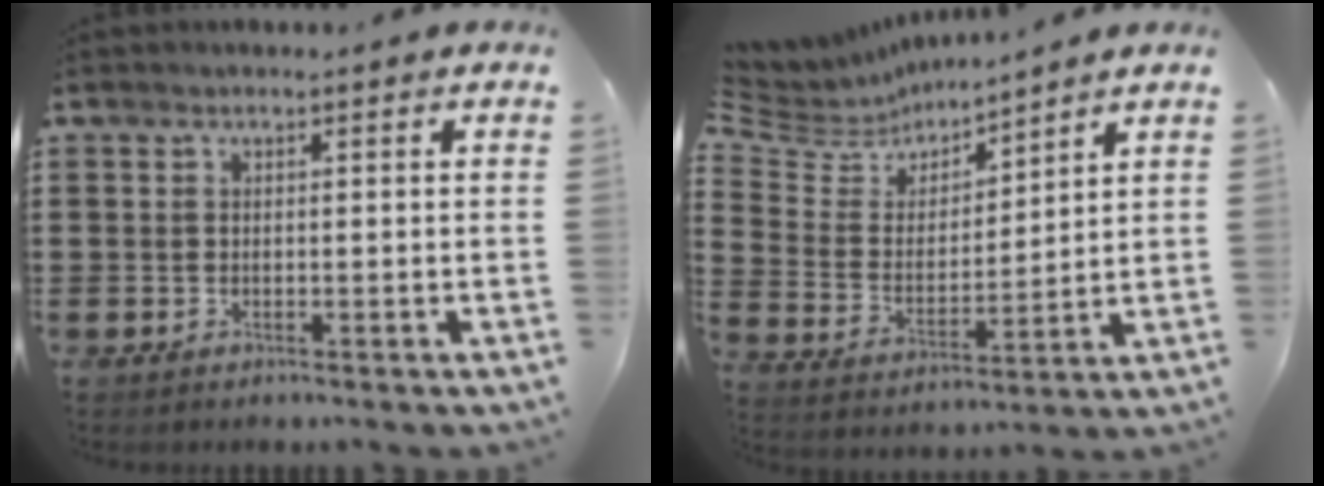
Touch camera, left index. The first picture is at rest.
{"total": 5.1, "force": [4.7, 1.7, 0.9], "torque": [-0.051, -0.025, 0.078]}